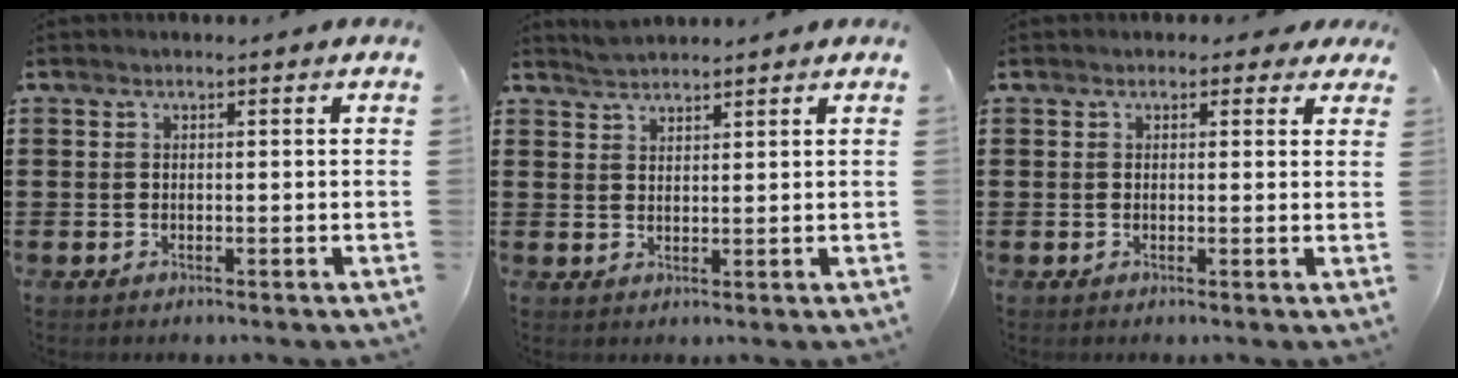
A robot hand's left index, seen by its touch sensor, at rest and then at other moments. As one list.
[{"total": 2.1, "force": [2.1, 0.1, 0.2], "torque": [-0.010, 0.004, 0.041]}, {"total": 1.5, "force": [0.9, 1.0, 0.6], "torque": [-0.009, 0.007, 0.012]}]